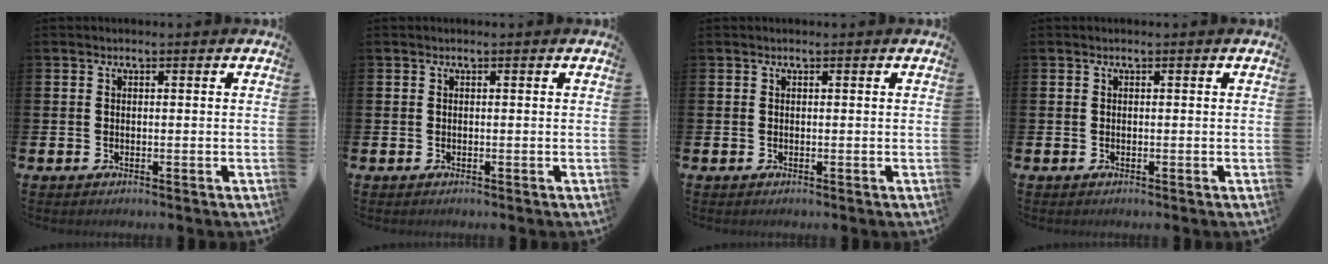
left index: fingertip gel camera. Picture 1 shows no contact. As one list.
[{"total": 0.0}, {"total": 0.0}, {"total": 0.0}]